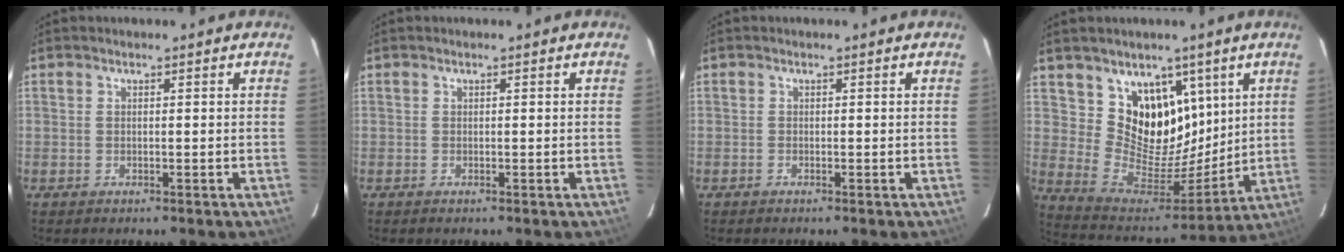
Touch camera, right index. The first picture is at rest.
{"total": 0.0}
{"total": 0.0}
{"total": 14.4, "force": [7.6, 10.8, 5.9], "torque": [-0.104, -0.020, 0.149]}